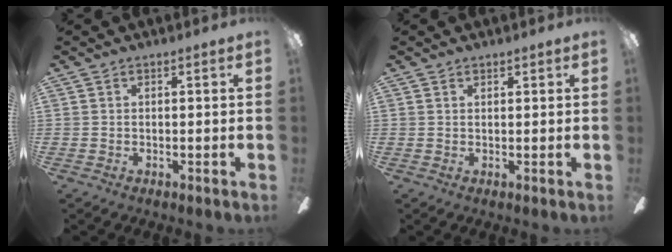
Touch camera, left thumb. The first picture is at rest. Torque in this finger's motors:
{"motor_torque": [-0.01, -0.11, -0.41, 0.19, 0.03]}